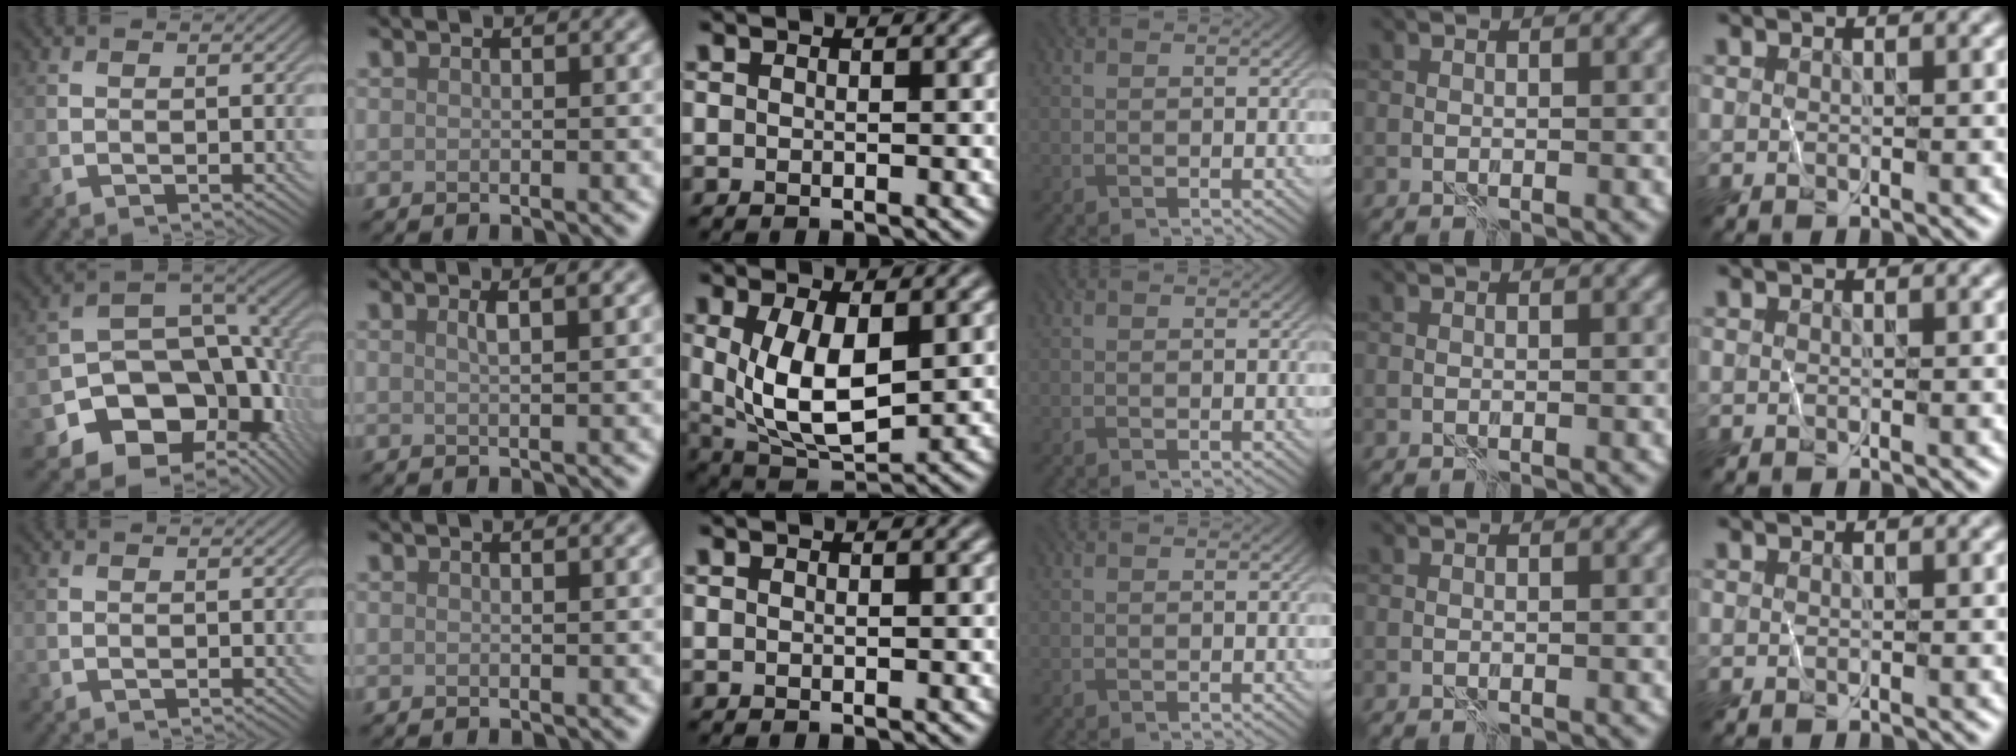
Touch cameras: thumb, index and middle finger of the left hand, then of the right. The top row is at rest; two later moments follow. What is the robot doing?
{"motion": "wrap", "object": "plastic wrap"}